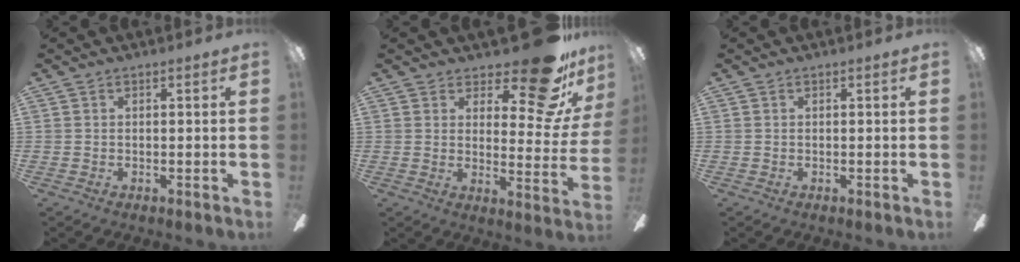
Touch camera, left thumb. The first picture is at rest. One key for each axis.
{"total": 16.7, "fx": 11.4, "fy": 6.1, "fz": 10.5, "tx": -0.149, "ty": -0.075, "tz": 0.191}
{"total": 0.0}